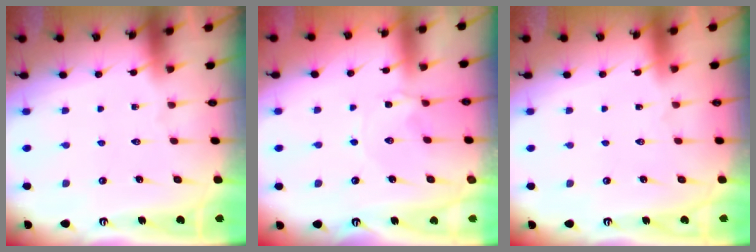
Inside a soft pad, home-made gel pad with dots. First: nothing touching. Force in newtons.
{"total": 1.8, "press": 1.7, "slide": 0.3}
{"total": 1.5, "press": 1.5, "slide": 0.1}